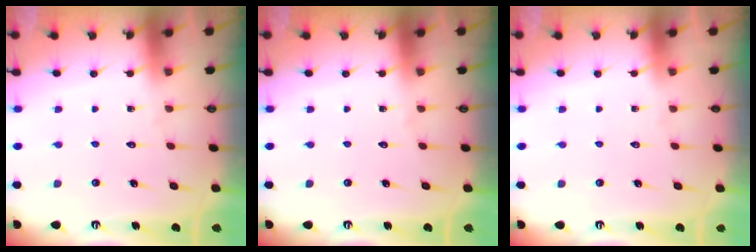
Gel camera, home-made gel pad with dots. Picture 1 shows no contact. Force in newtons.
{"total": 0.0}
{"total": 0.0}